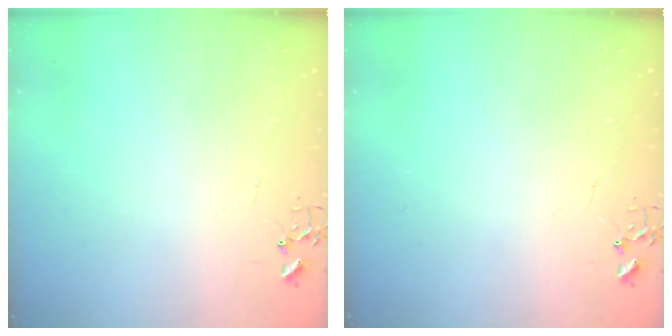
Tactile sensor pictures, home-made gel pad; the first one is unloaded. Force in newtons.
{"total": 0.0}